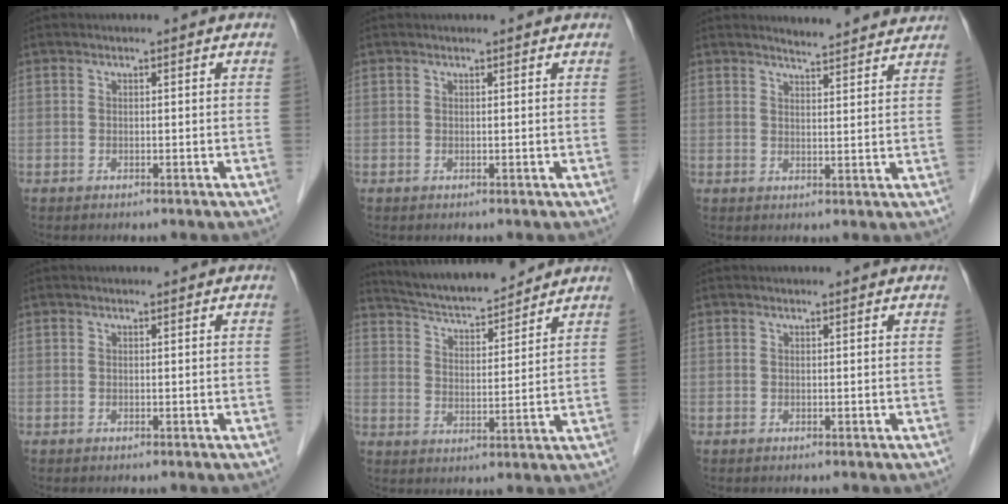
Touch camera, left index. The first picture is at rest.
{"total": 1.3, "force": [1.3, 0.1, 0.2], "torque": [-0.011, 0.008, 0.014]}
{"total": 8.9, "force": [8.7, 0.6, 1.8], "torque": [-0.025, -0.004, 0.097]}
{"total": 0.7, "force": [0.7, 0.1, 0.1], "torque": [-0.007, 0.006, 0.010]}
{"total": 12.0, "force": [11.3, 1.3, 3.9], "torque": [-0.071, 0.011, 0.187]}
{"total": 1.7, "force": [1.7, 0.1, 0.3], "torque": [-0.010, 0.010, 0.018]}